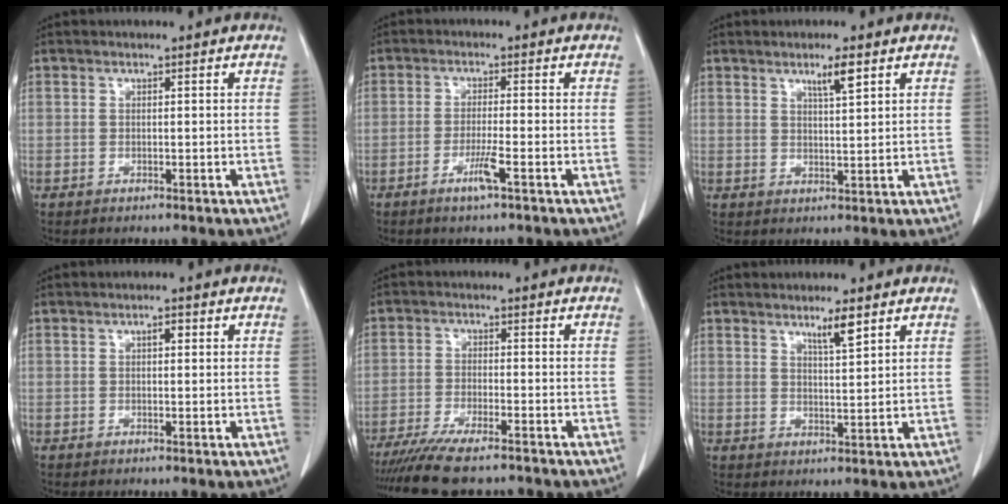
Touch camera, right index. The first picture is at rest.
{"total": 3.7, "force": [-1.9, -0.3, 3.1], "torque": [-0.063, -0.008, -0.038]}
{"total": 3.5, "force": [2.1, 0.2, 2.8], "torque": [-0.050, -0.003, 0.038]}
{"total": 1.2, "force": [0.4, 0.5, 1.0], "torque": [-0.016, 0.003, 0.004]}
{"total": 11.7, "force": [-9.8, 1.5, 6.1], "torque": [-0.099, -0.023, -0.155]}
{"total": 3.6, "force": [2.5, 0.1, 2.6], "torque": [-0.048, -0.005, 0.045]}